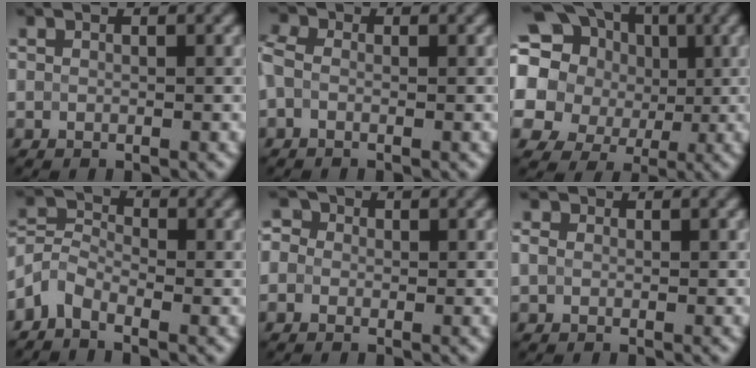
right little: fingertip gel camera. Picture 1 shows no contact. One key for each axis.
{"total": 2.3, "fx": -0.1, "fy": 1.8, "fz": 1.4, "tx": -0.034, "ty": 0.014, "tz": -0.024}
{"total": 17.3, "fx": 3.7, "fy": 15.3, "fz": 7.3, "tx": -0.190, "ty": 0.036, "tz": 0.023}
{"total": 3.0, "fx": -2.4, "fy": 1.3, "fz": 1.3, "tx": -0.035, "ty": 0.008, "tz": -0.062}
{"total": 2.9, "fx": 0.8, "fy": 2.4, "fz": 1.3, "tx": -0.008, "ty": 0.024, "tz": -0.019}
{"total": 1.0, "fx": 0.1, "fy": 0.9, "fz": 0.5, "tx": -0.012, "ty": 0.005, "tz": -0.004}